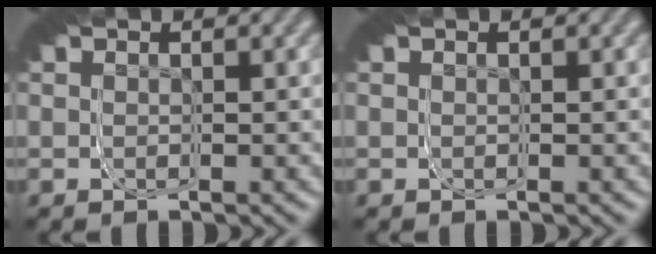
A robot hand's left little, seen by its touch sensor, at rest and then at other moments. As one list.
[{"total": 0.0}]